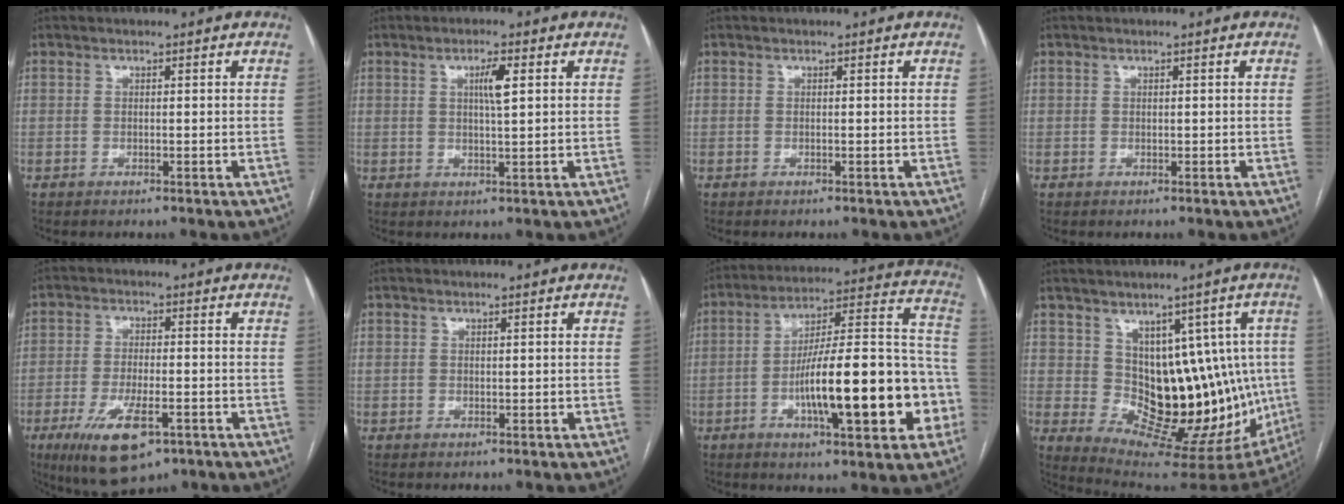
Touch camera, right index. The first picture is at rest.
{"total": 3.4, "force": [1.1, 0.2, 3.2], "torque": [-0.056, 0.001, 0.017]}
{"total": 0.0}
{"total": 0.0}
{"total": 10.8, "force": [-5.5, 3.6, 8.6], "torque": [-0.163, -0.019, -0.082]}
{"total": 0.0}
{"total": 22.4, "force": [-6.4, 4.7, 21.0], "torque": [-0.274, 0.030, -0.086]}
{"total": 14.8, "force": [1.4, 8.4, 12.1], "torque": [-0.135, 0.017, 0.047]}